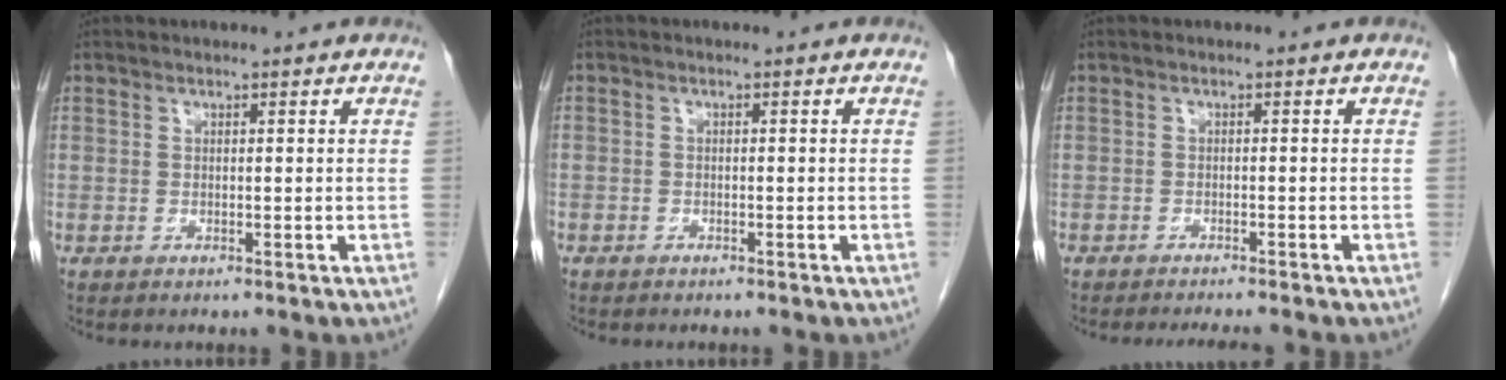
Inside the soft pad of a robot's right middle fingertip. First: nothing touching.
{"total": 0.9, "force": [-0.6, 0.6, 0.1], "torque": [-0.009, 0.003, -0.012]}
{"total": 4.4, "force": [-4.0, 0.5, 1.8], "torque": [-0.018, -0.007, -0.055]}